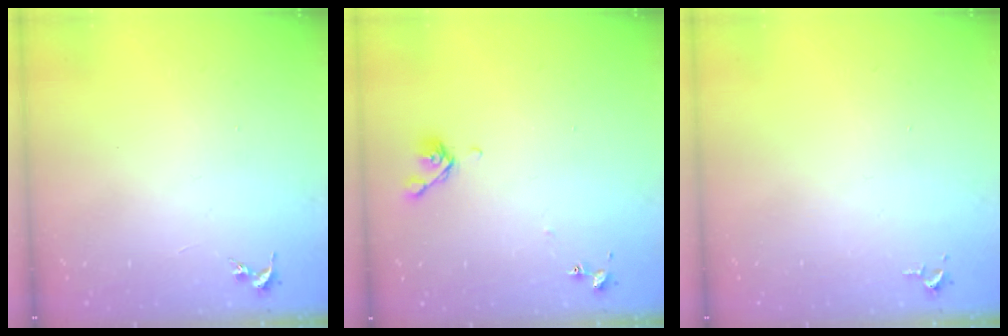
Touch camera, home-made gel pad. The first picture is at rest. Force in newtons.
{"total": 7.1, "press": 7.0, "slide": 0.8}
{"total": 2.6, "press": 2.6, "slide": 0.4}